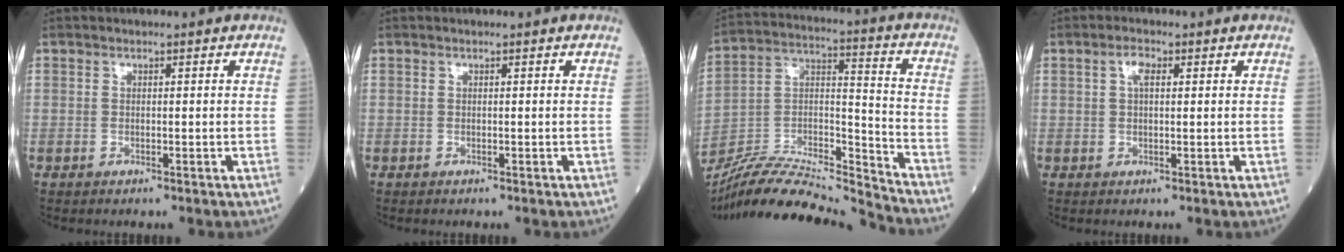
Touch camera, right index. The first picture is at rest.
{"total": 0.0}
{"total": 20.1, "force": [-19.1, 0.5, 6.1], "torque": [-0.120, 0.024, -0.333]}
{"total": 2.3, "force": [0.8, 0.9, 2.0], "torque": [-0.040, 0.006, 0.015]}